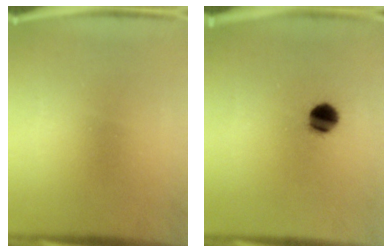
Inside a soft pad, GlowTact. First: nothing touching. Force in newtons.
{"total": 6.4}